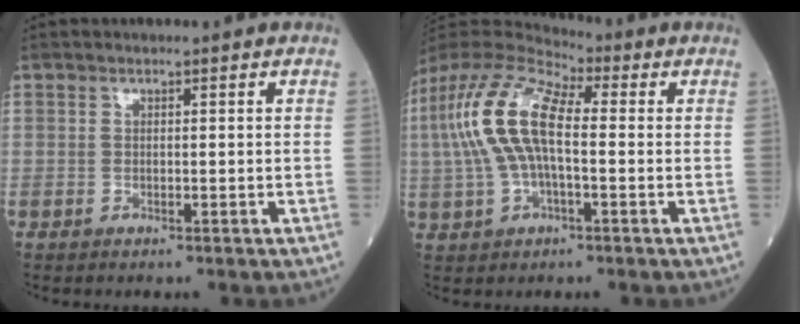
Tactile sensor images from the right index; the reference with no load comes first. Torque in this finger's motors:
{"motor_torque": [1.86, 0.28, 1.05, 0.21]}